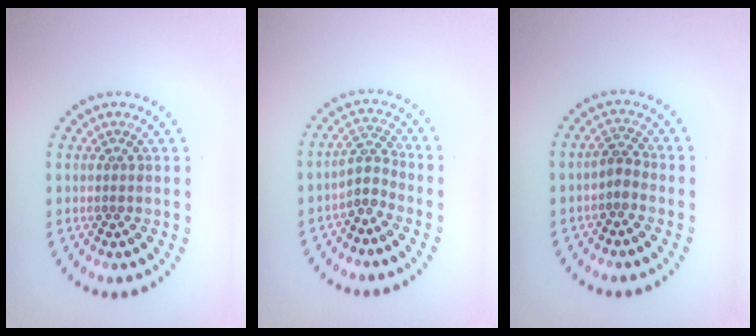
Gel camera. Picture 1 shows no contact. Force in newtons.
{"total": 2.2, "press": 1.5, "slide": 1.5}
{"total": 1.6, "press": 1.4, "slide": 0.9}